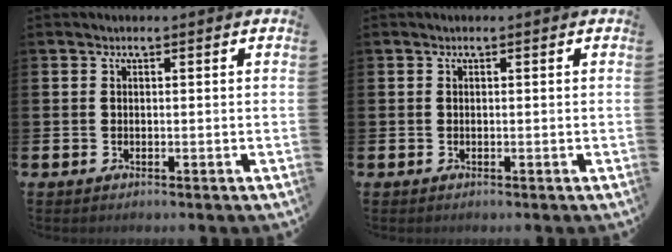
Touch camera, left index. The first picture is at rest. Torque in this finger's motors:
{"motor_torque": [-0.07, -0.05, 0.00, 0.00]}